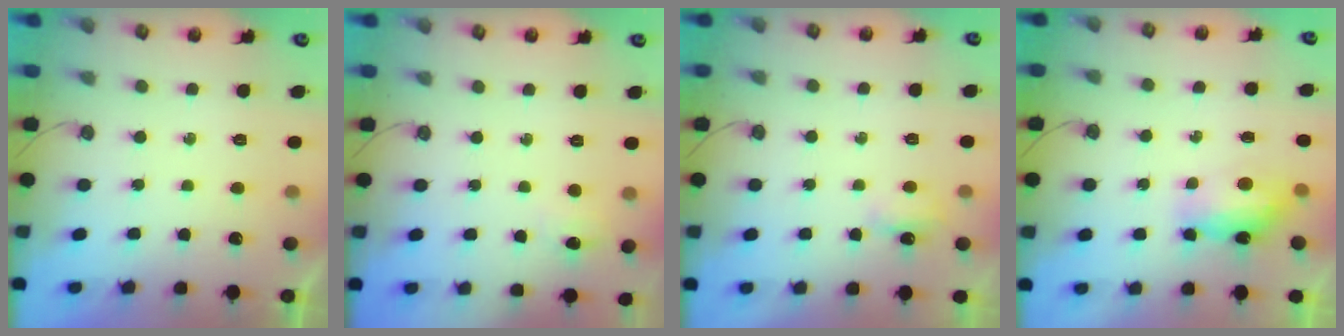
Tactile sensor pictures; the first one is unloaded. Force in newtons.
{"total": 5.8, "press": 2.7, "slide": 5.2}
{"total": 3.6, "press": 3.5, "slide": 0.5}
{"total": 7.8, "press": 7.8, "slide": 0.1}